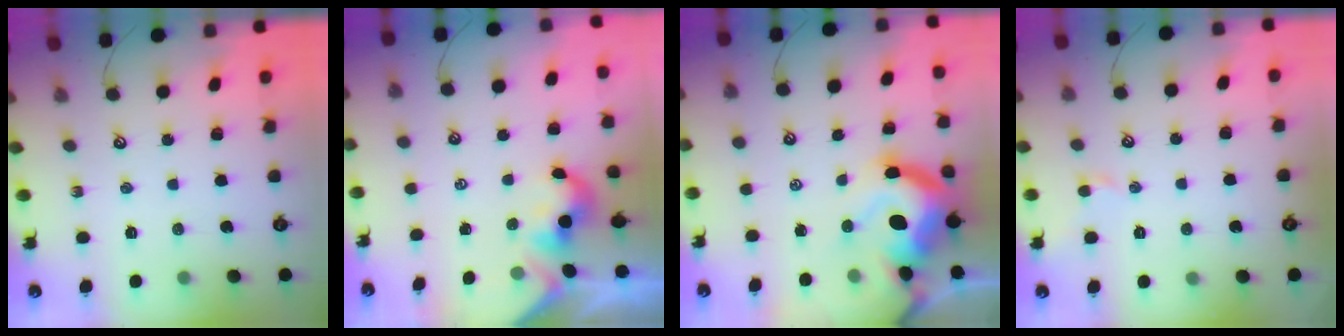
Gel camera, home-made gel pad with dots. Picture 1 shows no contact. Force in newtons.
{"total": 1.0, "press": 0.9, "slide": 0.5}
{"total": 18.2, "press": 18.0, "slide": 2.5}
{"total": 0.5, "press": 0.4, "slide": 0.4}